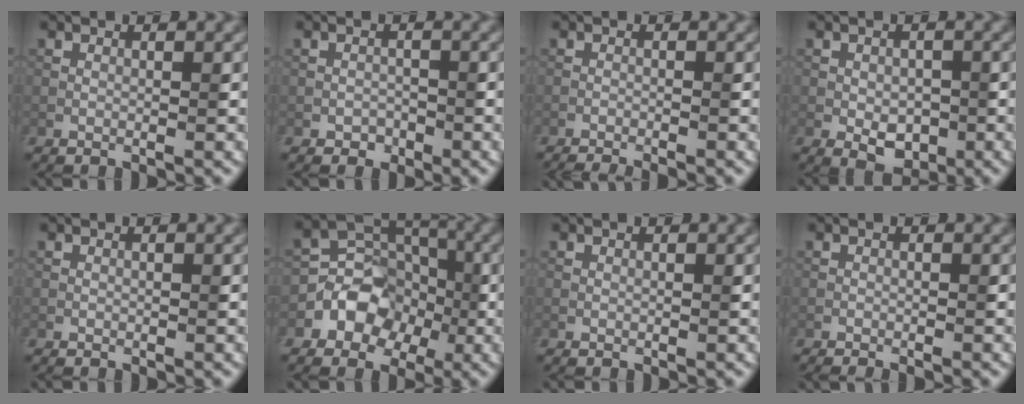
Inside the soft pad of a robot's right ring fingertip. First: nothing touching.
{"total": 1.2, "force": [-0.9, 0.8, -0.3], "torque": [0.008, -0.001, -0.014]}
{"total": 2.1, "force": [-1.6, 0.4, 1.2], "torque": [-0.013, 0.007, -0.030]}
{"total": 2.9, "force": [-1.1, 2.0, 1.9], "torque": [-0.035, -0.007, -0.012]}
{"total": 0.0}
{"total": 4.6, "force": [-2.0, 3.8, 1.6], "torque": [-0.012, 0.007, -0.036]}
{"total": 0.0}
{"total": 0.8, "force": [-0.7, 0.1, 0.5], "torque": [-0.009, 0.001, -0.011]}